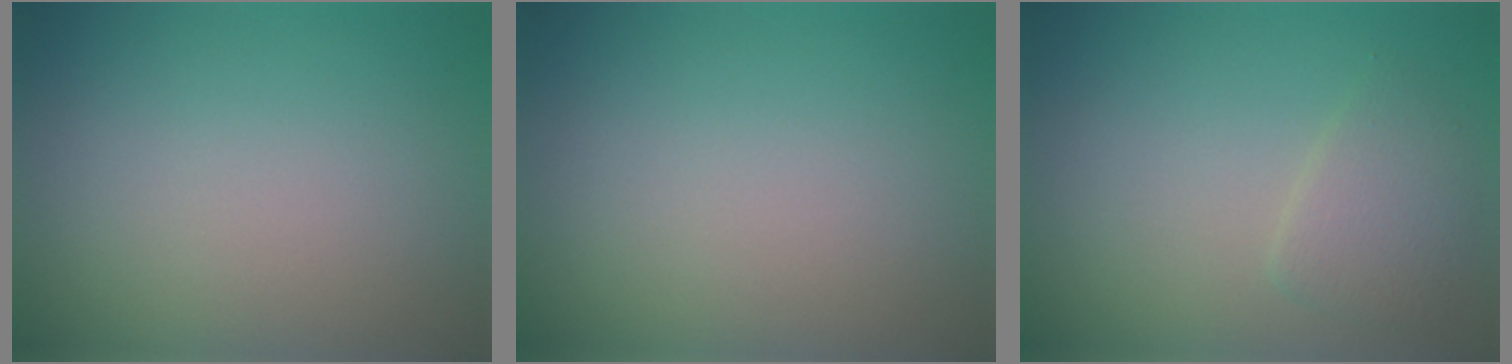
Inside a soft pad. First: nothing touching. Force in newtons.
{"total": 0.0}
{"total": 2.3, "press": 2.3, "slide": 0.1}